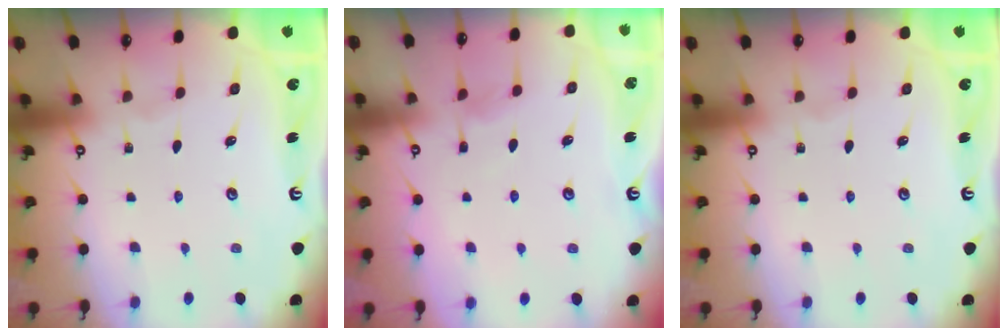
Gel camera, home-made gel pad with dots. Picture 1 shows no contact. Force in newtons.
{"total": 4.7, "press": 4.6, "slide": 0.6}
{"total": 0.0}